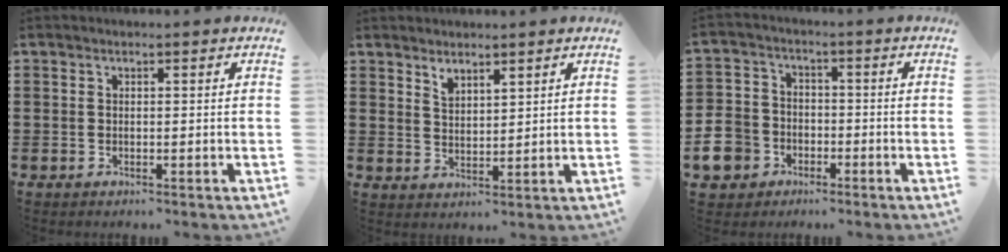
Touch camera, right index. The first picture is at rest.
{"total": 2.6, "force": [2.5, 0.6, 0.4], "torque": [-0.012, 0.000, 0.049]}
{"total": 7.8, "force": [-3.9, 6.2, 2.8], "torque": [-0.103, 0.014, -0.083]}